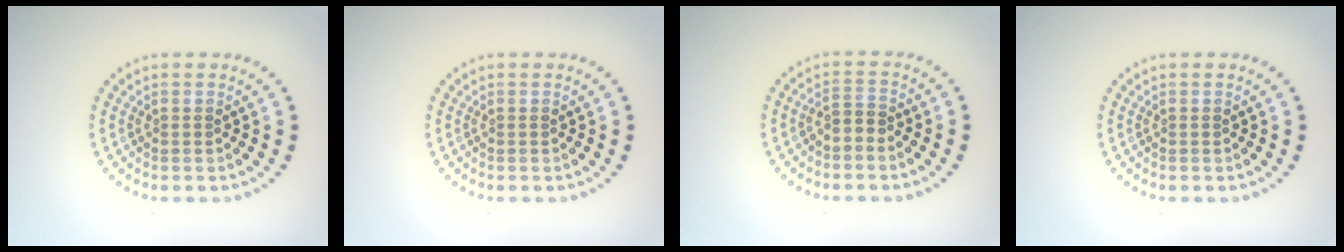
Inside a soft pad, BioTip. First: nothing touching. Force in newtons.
{"total": 0.0}
{"total": 1.7, "press": 1.4, "slide": 1.0}
{"total": 0.0}